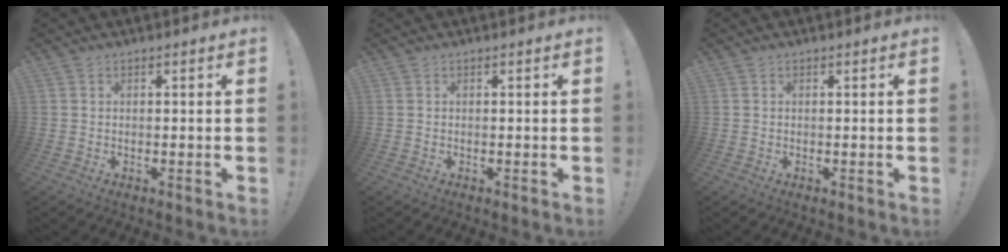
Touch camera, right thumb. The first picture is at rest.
{"total": 0.0}
{"total": 0.0}